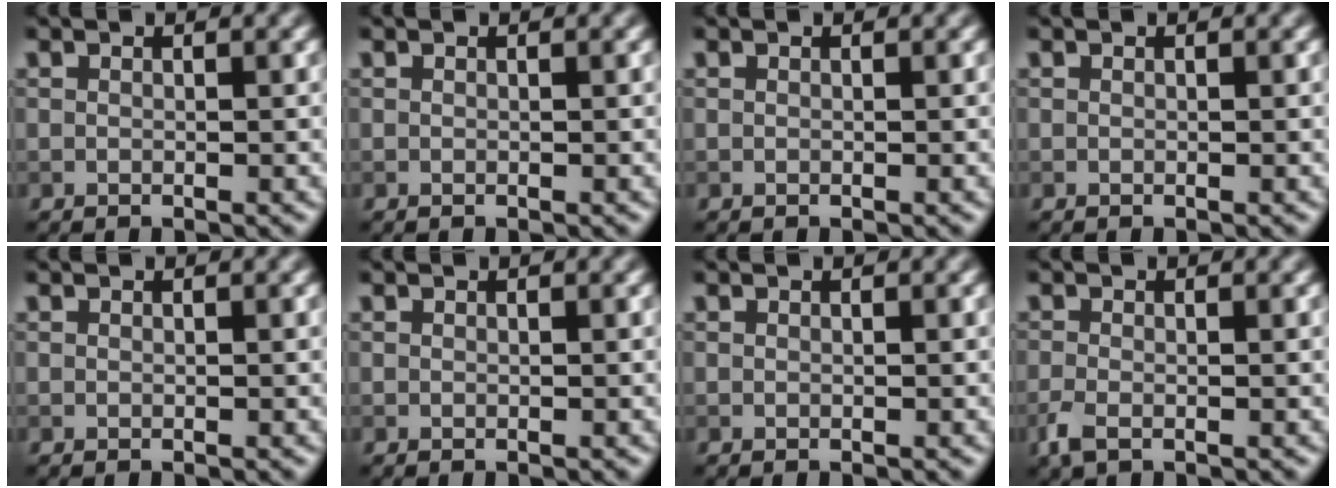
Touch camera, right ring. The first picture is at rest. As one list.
[{"total": 0.0}, {"total": 0.0}, {"total": 0.0}, {"total": 0.0}, {"total": 0.0}, {"total": 0.0}, {"total": 1.5, "force": [-0.8, 0.6, 1.1], "torque": [-0.031, -0.005, -0.020]}]